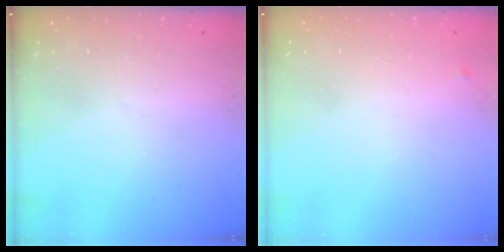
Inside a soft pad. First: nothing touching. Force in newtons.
{"total": 2.5, "press": 2.4, "slide": 0.4}